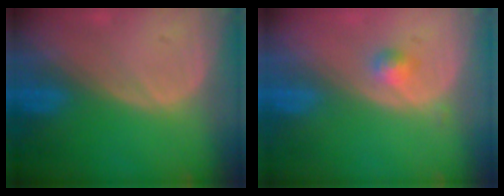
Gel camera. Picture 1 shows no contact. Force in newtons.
{"total": 2.0, "press": 1.8, "slide": 0.8}